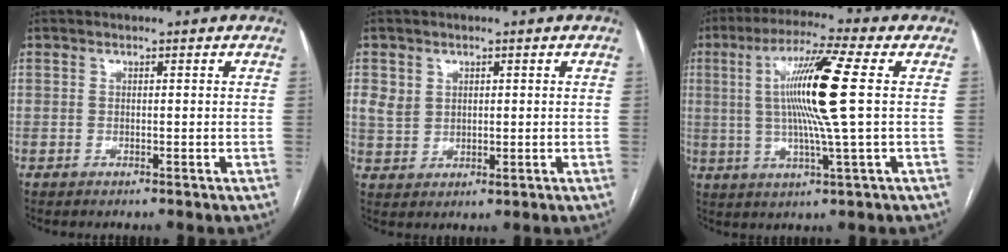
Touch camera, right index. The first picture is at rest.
{"total": 4.1, "force": [1.5, 3.4, 1.6], "torque": [-0.030, 0.005, 0.034]}
{"total": 12.9, "force": [1.6, -1.2, 12.8], "torque": [-0.243, 0.003, 0.026]}